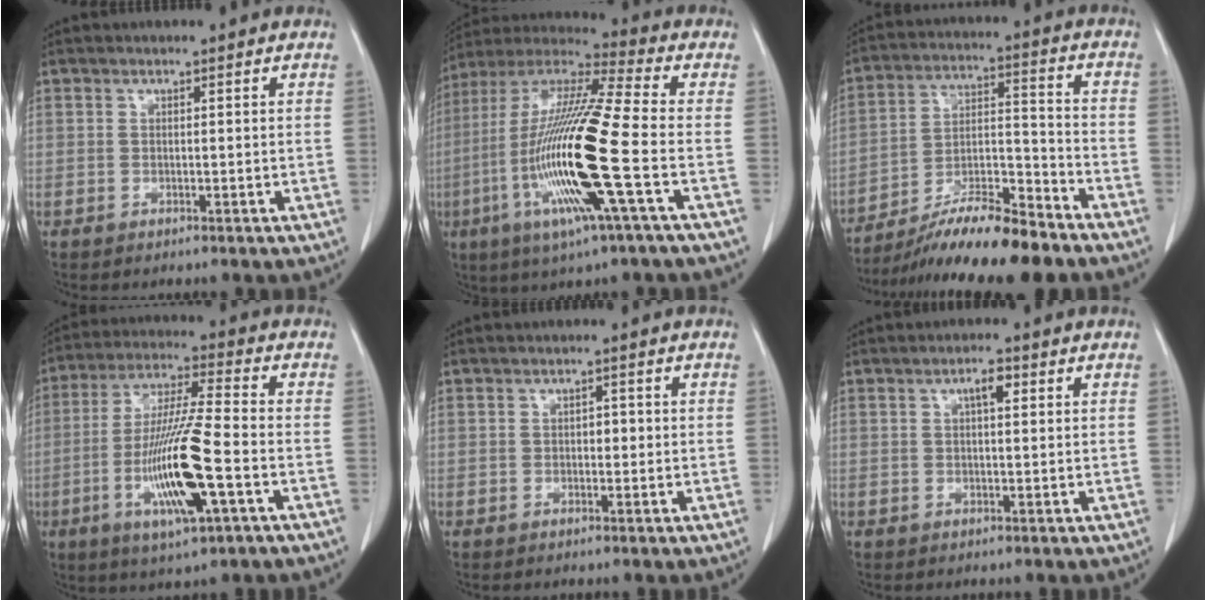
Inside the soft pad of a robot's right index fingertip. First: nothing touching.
{"total": 20.6, "force": [-5.2, 0.3, 20.0], "torque": [-0.423, -0.023, -0.110]}
{"total": 14.5, "force": [-12.1, 0.7, 7.9], "torque": [-0.135, -0.001, -0.211]}
{"total": 14.9, "force": [-4.5, 1.0, 14.2], "torque": [-0.282, -0.017, -0.082]}
{"total": 1.4, "force": [-0.1, 0.9, 1.1], "torque": [-0.011, 0.004, -0.002]}
{"total": 1.3, "force": [0.6, 0.2, 1.1], "torque": [-0.020, 0.001, 0.008]}